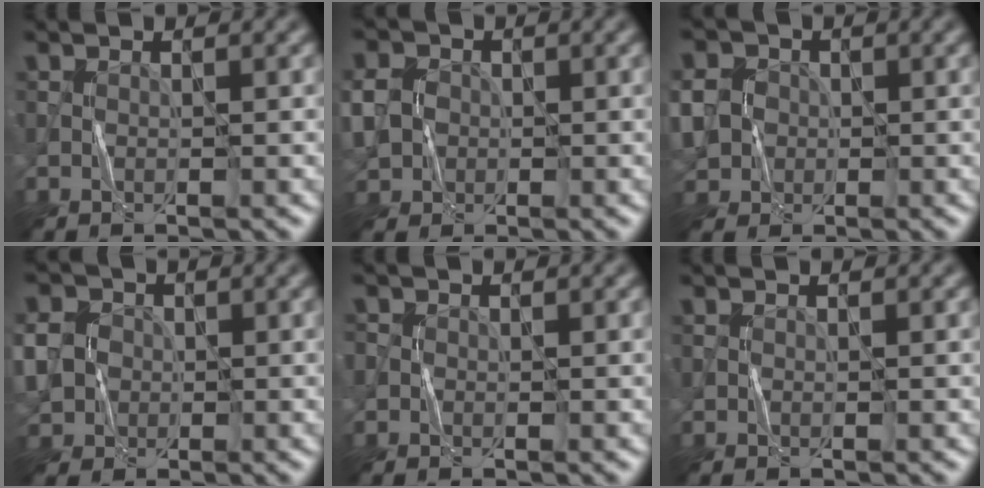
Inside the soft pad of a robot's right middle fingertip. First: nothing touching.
{"total": 5.2, "force": [-0.2, 4.7, 2.4], "torque": [-0.058, 0.010, -0.022]}
{"total": 6.6, "force": [-0.4, 6.0, 2.8], "torque": [-0.075, 0.017, -0.030]}
{"total": 6.1, "force": [-0.3, 5.5, 2.7], "torque": [-0.067, 0.011, -0.028]}
{"total": 0.8, "force": [0.1, 0.8, 0.1], "torque": [0.006, 0.001, -0.007]}
{"total": 0.0}